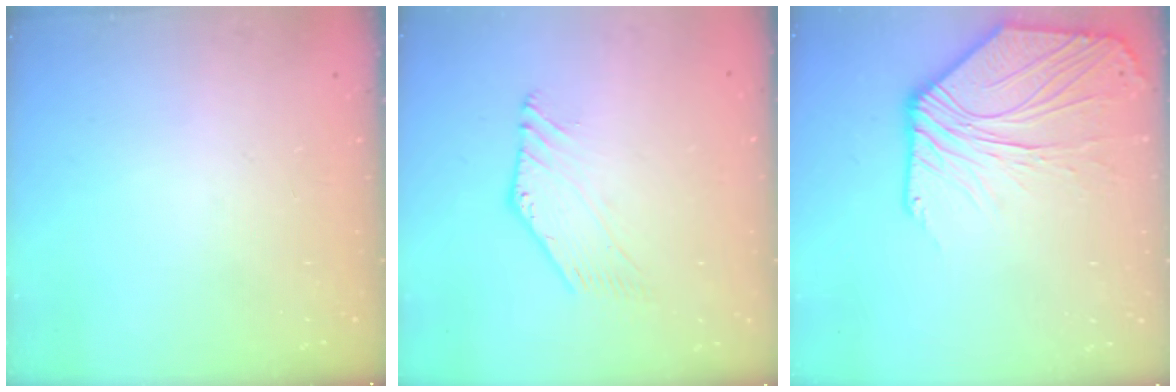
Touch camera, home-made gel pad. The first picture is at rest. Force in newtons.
{"total": 0.8, "press": 0.7, "slide": 0.2}
{"total": 8.7, "press": 8.6, "slide": 1.2}